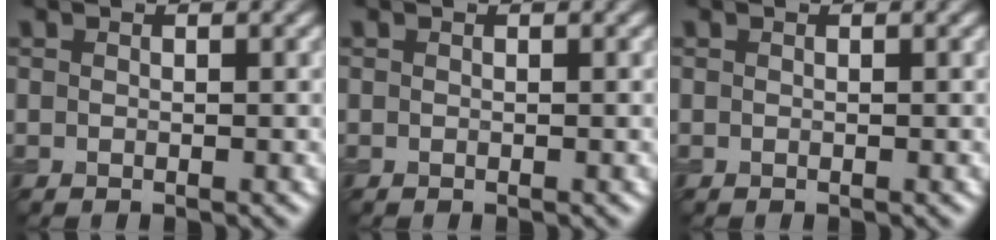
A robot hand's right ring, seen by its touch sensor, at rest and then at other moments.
{"total": 0.0}
{"total": 0.0}